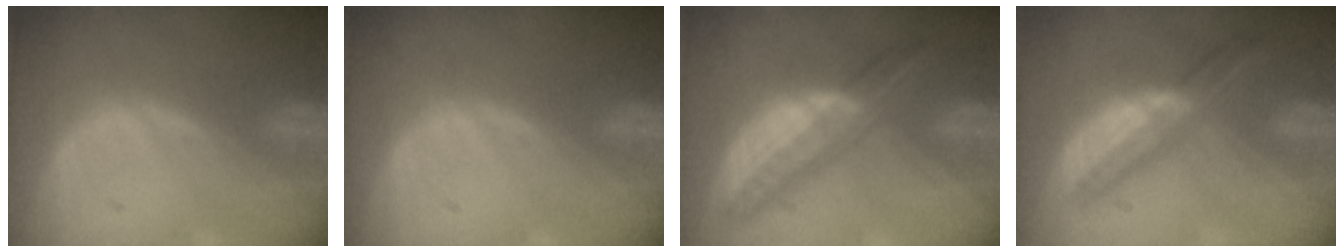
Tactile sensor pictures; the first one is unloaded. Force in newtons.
{"total": 0.0}
{"total": 7.7, "press": 6.5, "slide": 4.1}
{"total": 5.9, "press": 5.4, "slide": 2.3}